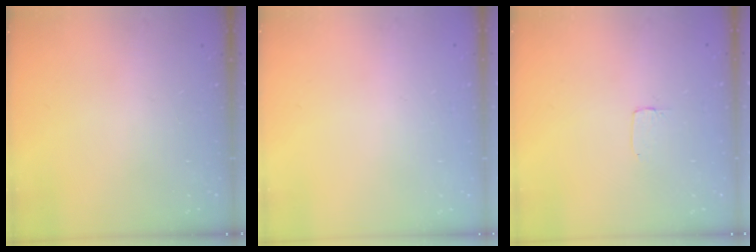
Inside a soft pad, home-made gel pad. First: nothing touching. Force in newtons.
{"total": 0.0}
{"total": 1.2, "press": 1.2, "slide": 0.0}